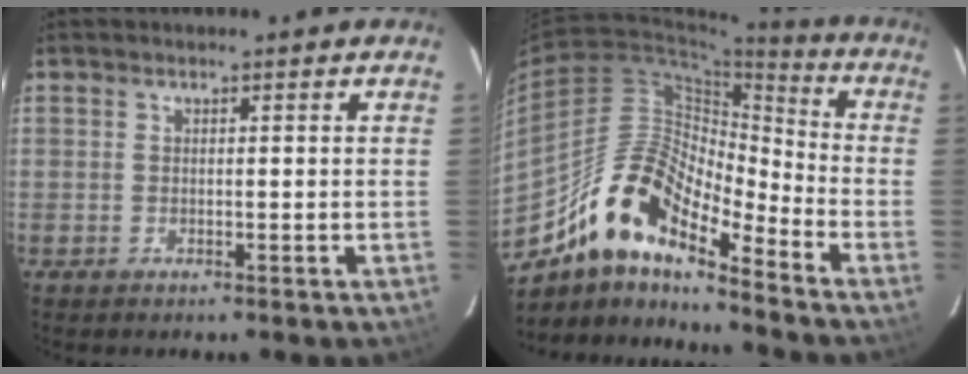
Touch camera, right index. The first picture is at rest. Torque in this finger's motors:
{"motor_torque": [0.88, -0.99, 0.90, 0.20]}